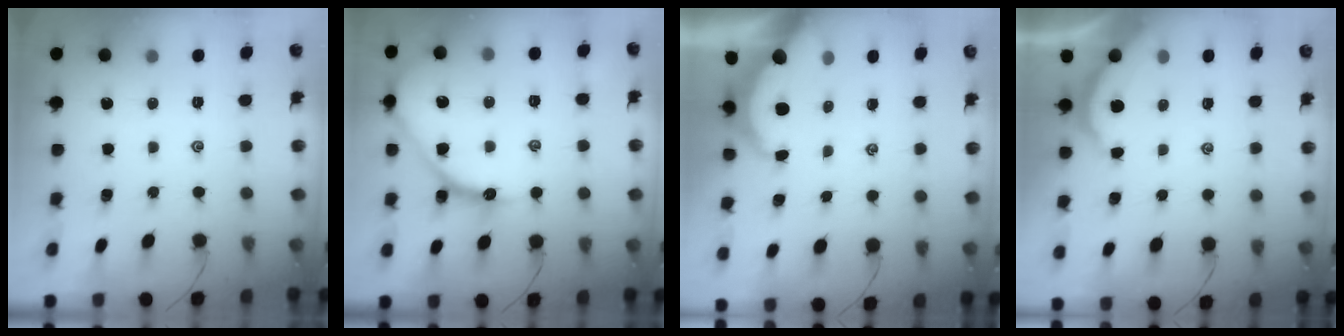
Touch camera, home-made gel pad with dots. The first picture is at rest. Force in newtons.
{"total": 15.5, "press": 15.4, "slide": 1.6}
{"total": 4.9, "press": 4.8, "slide": 0.5}
{"total": 2.3, "press": 2.3, "slide": 0.3}